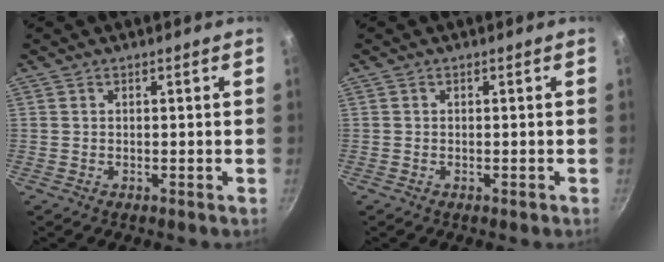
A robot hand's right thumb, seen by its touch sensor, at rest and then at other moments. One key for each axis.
{"total": 0.6, "fx": -0.3, "fy": 0.3, "fz": 0.4, "tx": -0.004, "ty": 0.002, "tz": -0.007}